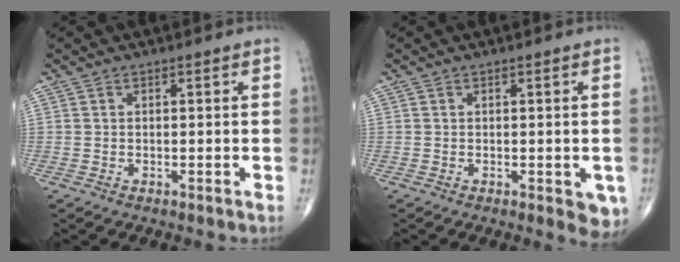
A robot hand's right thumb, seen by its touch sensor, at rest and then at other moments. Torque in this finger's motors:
{"motor_torque": [0.56, 0.85, 0.39, -0.47, 0.14]}